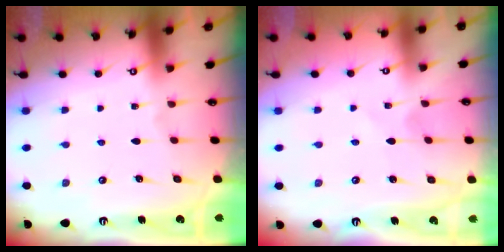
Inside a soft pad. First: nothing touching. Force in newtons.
{"total": 1.3, "press": 1.3, "slide": 0.1}